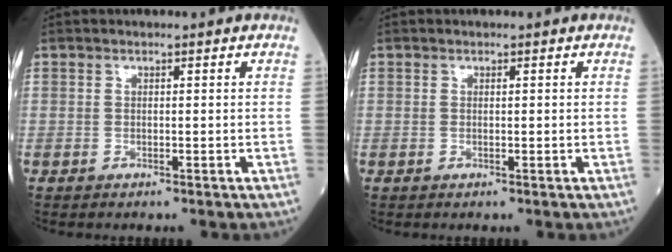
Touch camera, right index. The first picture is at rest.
{"total": 0.0}